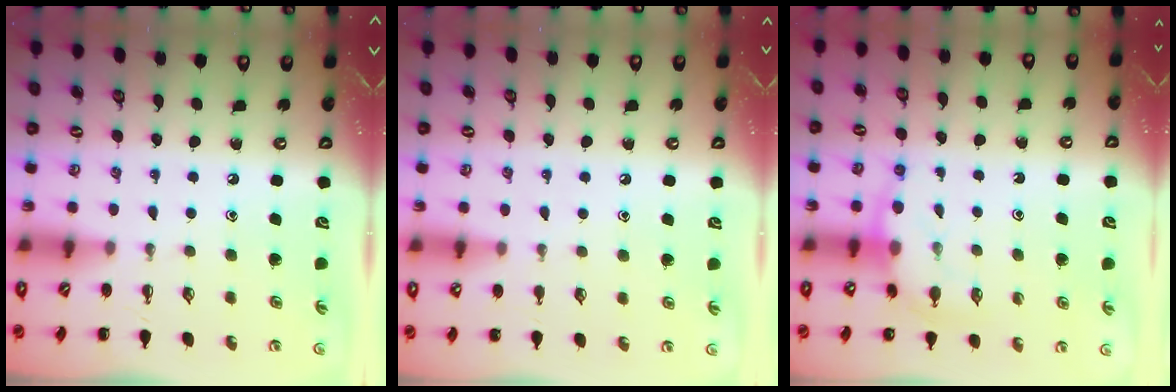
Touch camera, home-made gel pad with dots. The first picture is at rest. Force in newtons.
{"total": 4.4, "press": 4.2, "slide": 1.5}
{"total": 8.0, "press": 7.8, "slide": 1.7}